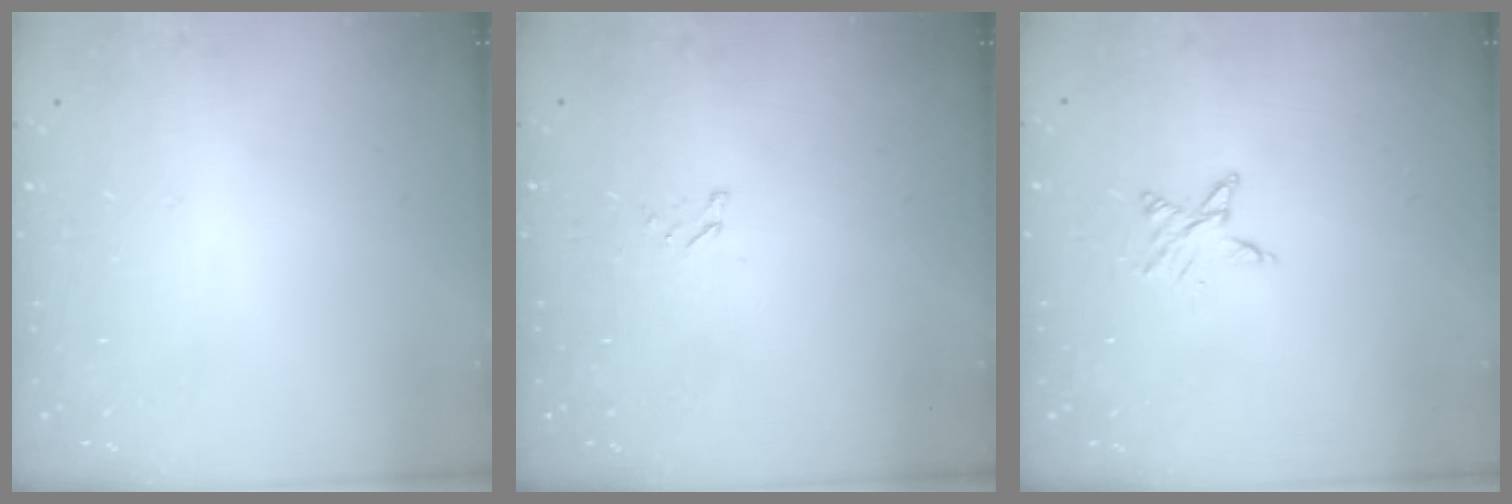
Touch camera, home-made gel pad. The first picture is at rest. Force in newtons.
{"total": 1.3, "press": 1.2, "slide": 0.1}
{"total": 4.6, "press": 4.5, "slide": 0.5}